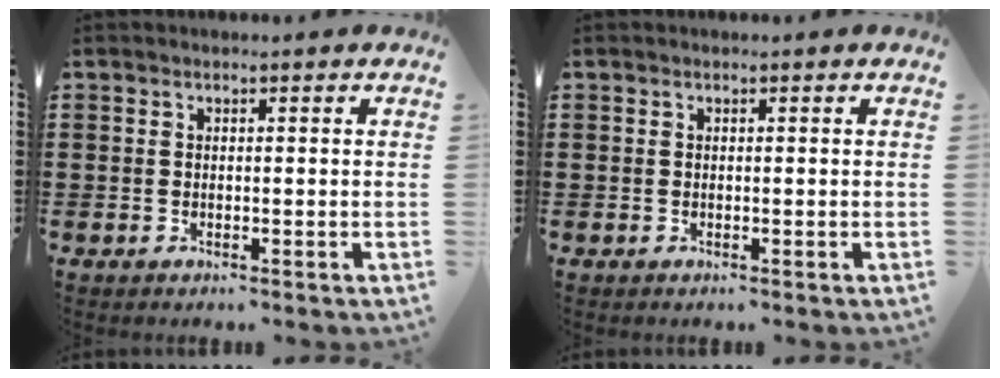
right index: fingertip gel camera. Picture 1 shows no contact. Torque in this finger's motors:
{"motor_torque": [-0.21, 0.64, 0.00, 0.01]}